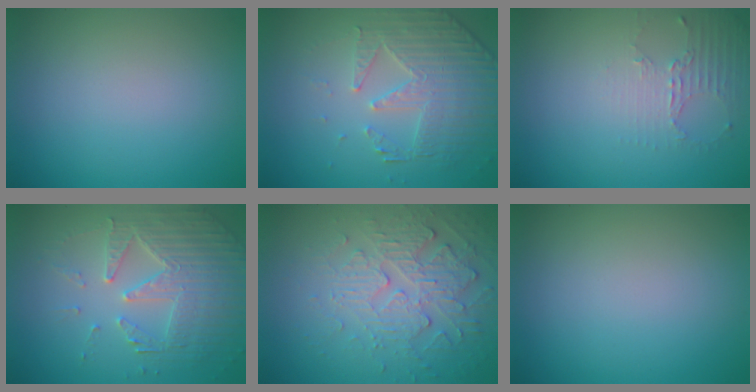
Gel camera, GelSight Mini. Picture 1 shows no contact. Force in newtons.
{"total": 5.0, "press": 3.7, "slide": 3.4}
{"total": 2.2, "press": 1.6, "slide": 1.5}
{"total": 5.2, "press": 4.5, "slide": 2.6}
{"total": 4.2, "press": 3.5, "slide": 2.3}
{"total": 0.0}